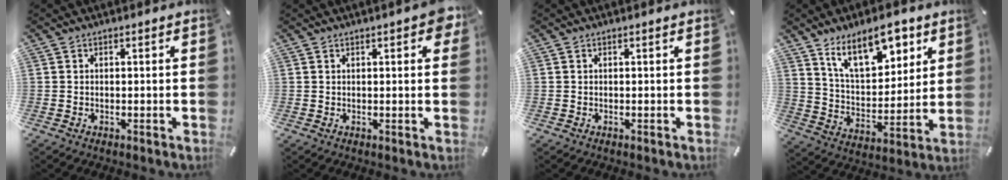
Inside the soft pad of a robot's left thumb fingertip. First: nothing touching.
{"total": 3.9, "force": [1.6, 1.1, 3.3], "torque": [-0.043, -0.003, 0.022]}
{"total": 0.0}
{"total": 14.9, "force": [9.5, 7.4, 8.7], "torque": [-0.139, -0.040, 0.169]}